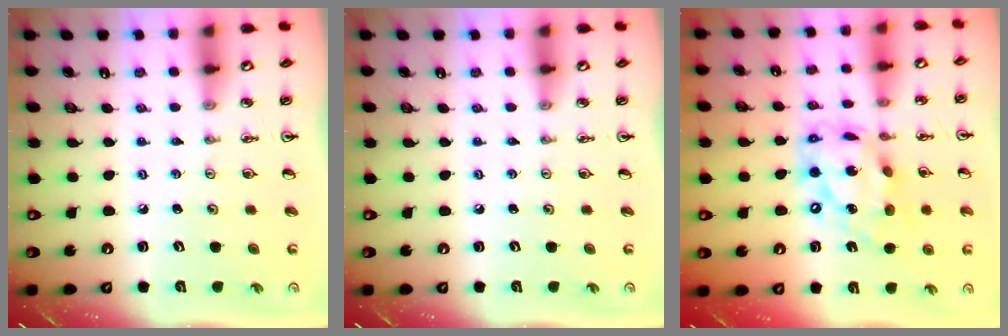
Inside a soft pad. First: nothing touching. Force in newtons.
{"total": 0.0}
{"total": 16.4, "press": 16.3, "slide": 1.3}